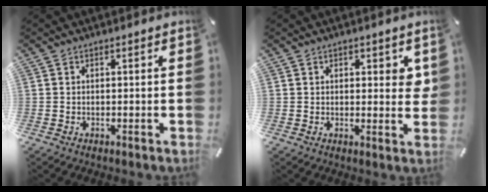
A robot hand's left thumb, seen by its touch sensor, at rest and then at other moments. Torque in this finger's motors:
{"motor_torque": [0.82, -0.11, 0.11, -0.03, 0.05]}